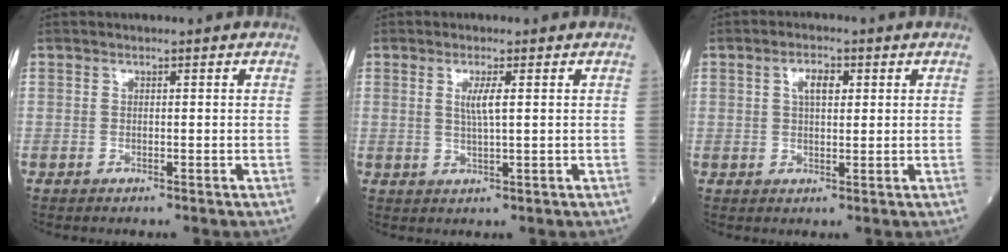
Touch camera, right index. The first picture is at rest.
{"total": 2.8, "force": [0.7, 0.0, 2.7], "torque": [-0.058, -0.003, 0.014]}
{"total": 3.6, "force": [1.3, 1.6, 3.0], "torque": [-0.056, 0.006, 0.021]}